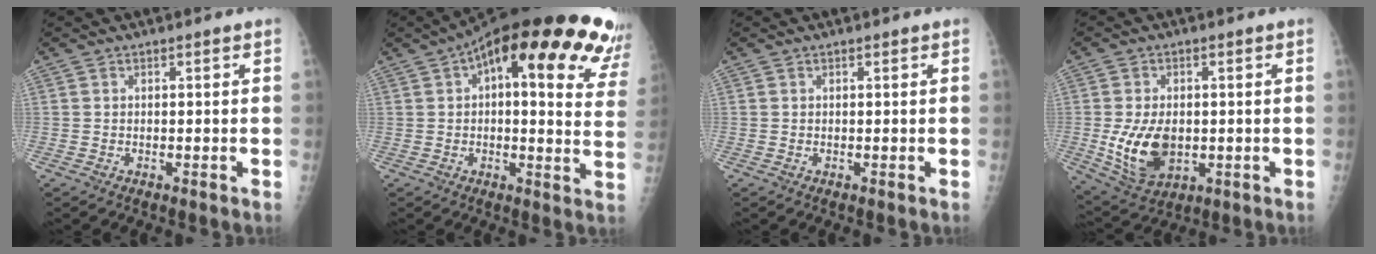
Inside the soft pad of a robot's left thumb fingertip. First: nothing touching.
{"total": 27.2, "force": [14.4, 8.6, 21.3], "torque": [-0.233, 0.010, 0.174]}
{"total": 0.0}
{"total": 10.9, "force": [-1.1, 7.1, 8.2], "torque": [-0.138, -0.011, -0.002]}